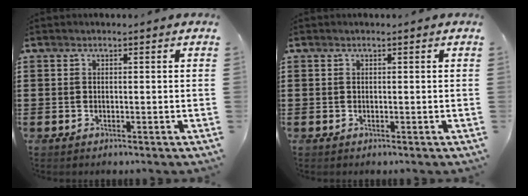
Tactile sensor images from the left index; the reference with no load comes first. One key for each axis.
{"total": 0.0}